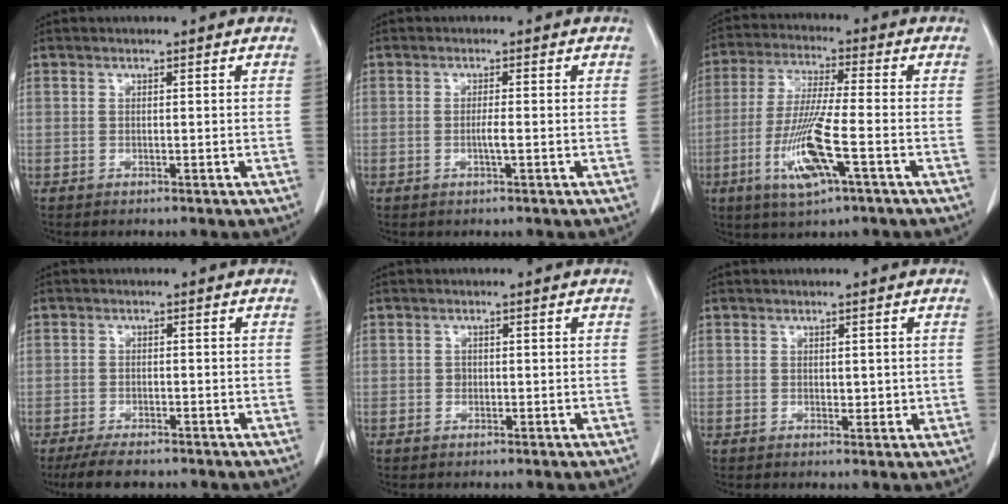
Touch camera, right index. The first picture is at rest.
{"total": 1.3, "force": [-0.3, -0.2, 1.3], "torque": [-0.023, 0.000, -0.004]}
{"total": 11.2, "force": [-4.0, 0.8, 10.4], "torque": [-0.211, -0.015, -0.076]}
{"total": 4.7, "force": [-3.8, 1.7, 2.1], "torque": [-0.037, -0.006, -0.062]}
{"total": 0.6, "force": [0.0, 0.6, 0.2], "torque": [0.004, 0.005, 0.001]}
{"total": 1.4, "force": [0.4, 0.9, 1.0], "torque": [-0.007, 0.000, 0.009]}